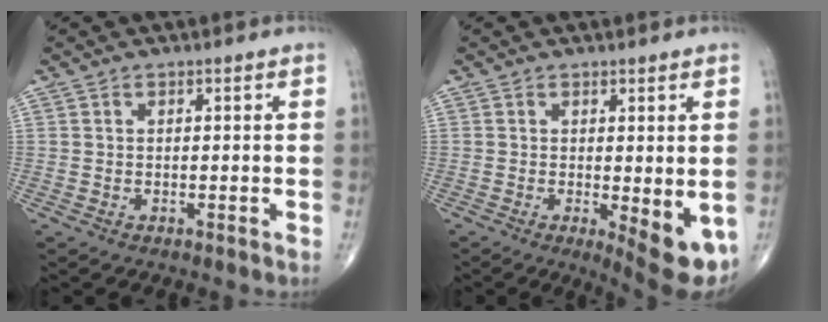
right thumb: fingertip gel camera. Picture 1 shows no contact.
{"total": 8.2, "force": [-1.6, 2.5, 7.6], "torque": [-0.097, -0.022, -0.016]}